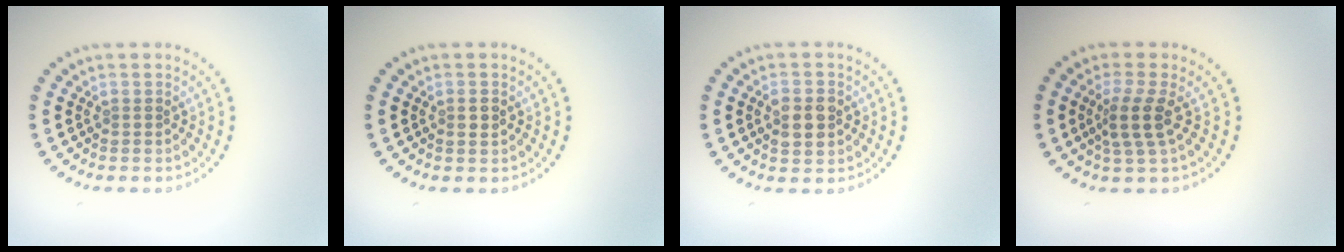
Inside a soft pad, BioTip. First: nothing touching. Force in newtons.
{"total": 1.0, "press": 1.0, "slide": 0.2}
{"total": 2.9, "press": 2.9, "slide": 0.1}
{"total": 2.9, "press": 2.2, "slide": 1.9}